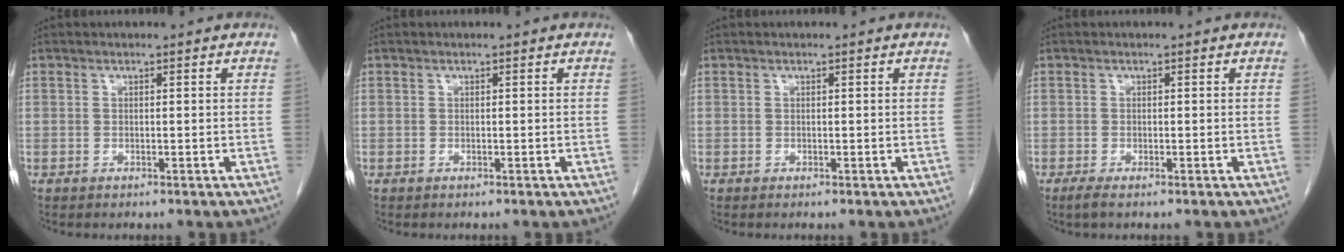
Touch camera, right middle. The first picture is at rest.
{"total": 0.0}
{"total": 0.0}
{"total": 1.1, "force": [-0.7, 0.0, 0.8], "torque": [-0.022, -0.005, -0.016]}